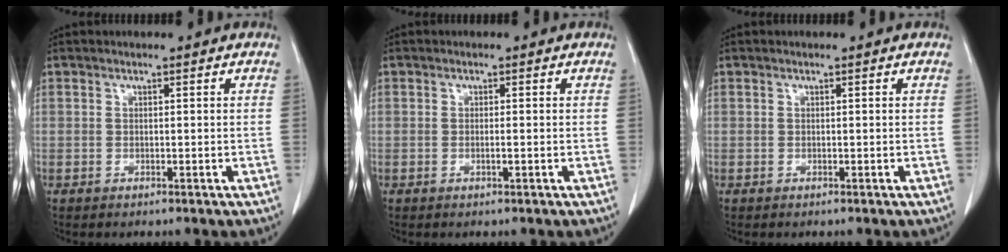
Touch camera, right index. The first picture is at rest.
{"total": 0.8, "force": [-0.2, 0.0, 0.8], "torque": [-0.016, -0.001, -0.003]}
{"total": 0.0}